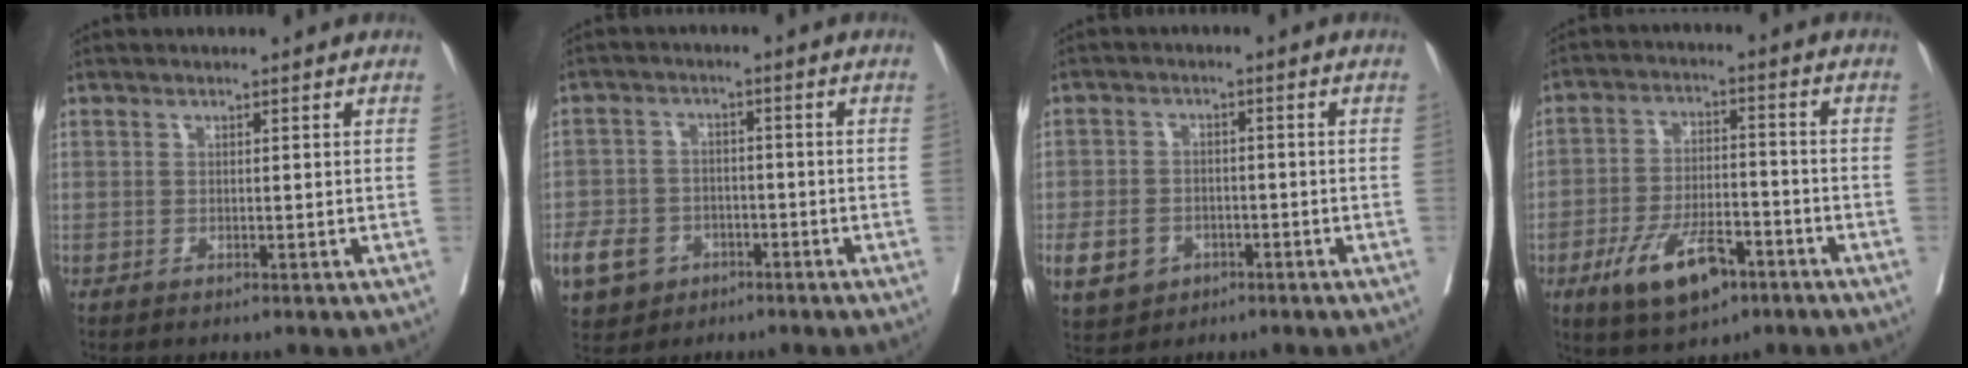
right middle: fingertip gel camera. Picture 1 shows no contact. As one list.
[{"total": 8.3, "force": [-4.0, 6.6, 3.1], "torque": [-0.075, 0.005, -0.060]}, {"total": 11.0, "force": [-4.5, 8.9, 4.6], "torque": [-0.129, 0.004, -0.064]}, {"total": 10.9, "force": [-6.0, 4.7, 7.8], "torque": [-0.143, -0.001, -0.099]}]